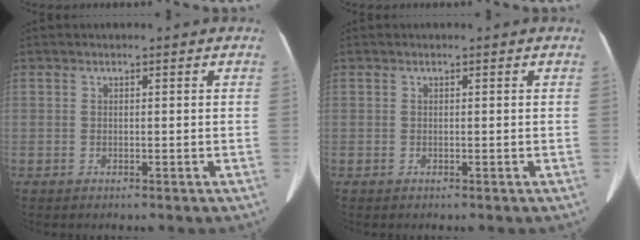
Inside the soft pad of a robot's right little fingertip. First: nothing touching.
{"total": 0.0}